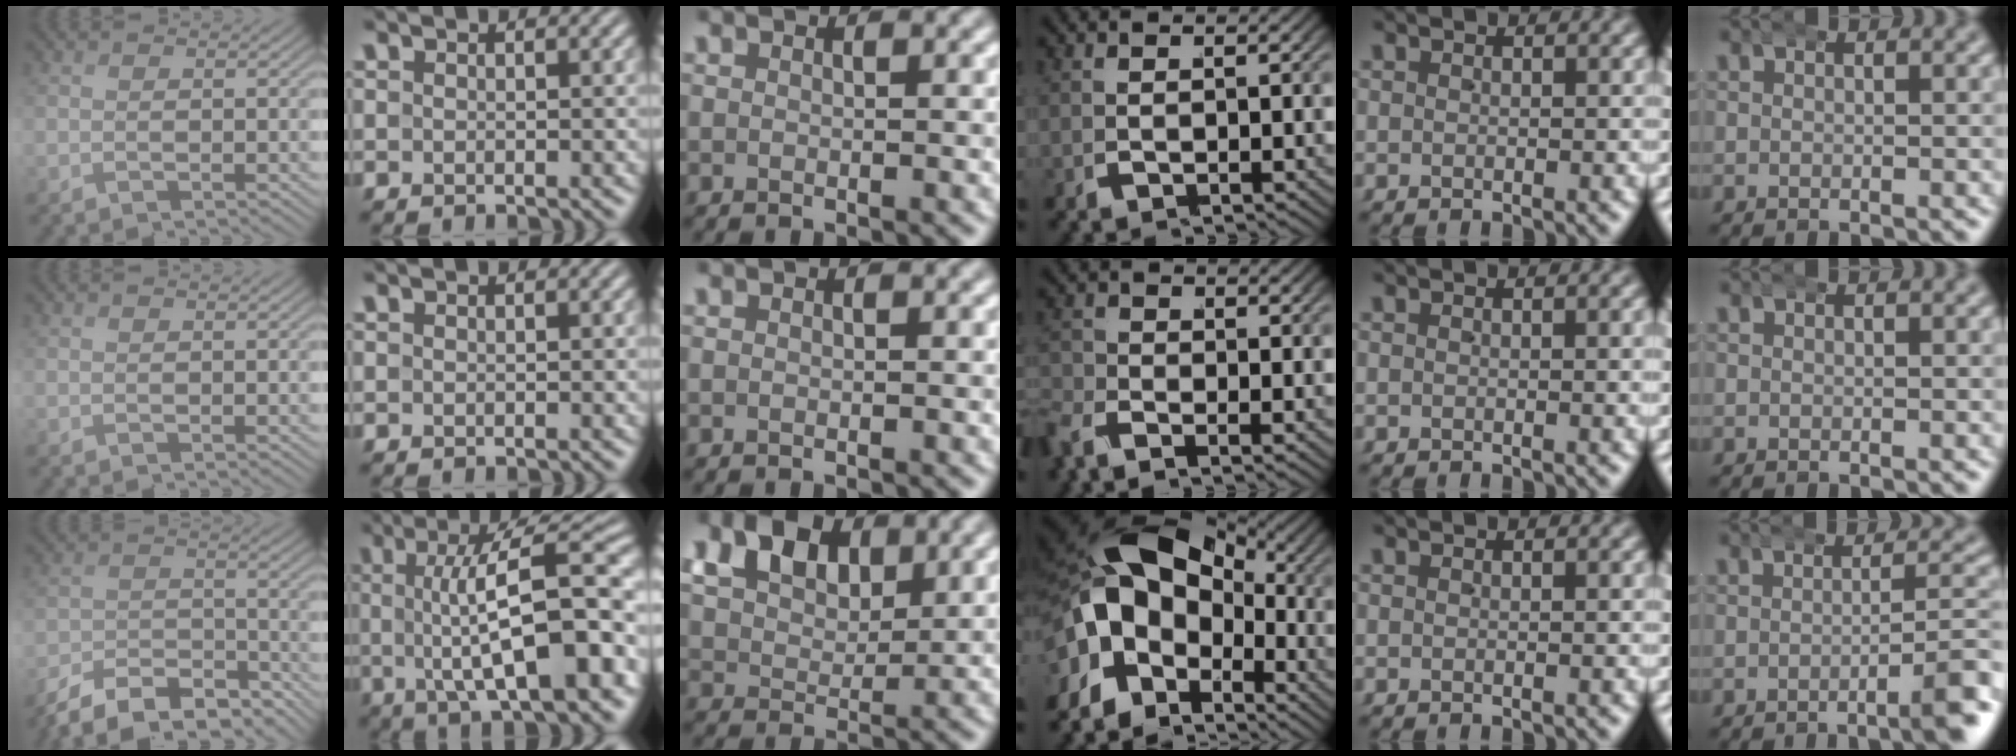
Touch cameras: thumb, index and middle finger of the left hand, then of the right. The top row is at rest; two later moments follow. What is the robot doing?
{"motion": "wrap", "object": "arm wrap"}